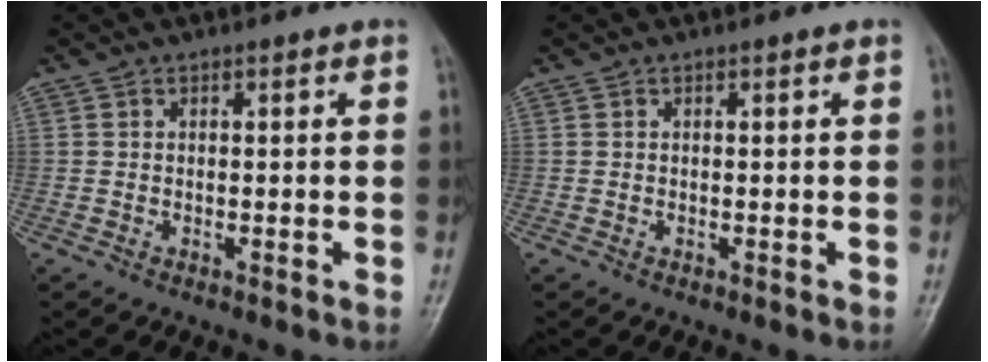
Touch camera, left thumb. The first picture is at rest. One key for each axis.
{"total": 0.0}